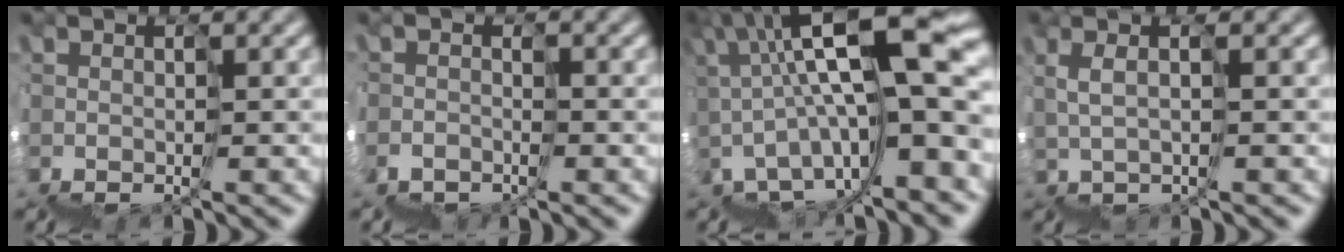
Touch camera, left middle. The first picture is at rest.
{"total": 2.6, "force": [-1.8, 1.3, -1.3], "torque": [0.029, 0.010, -0.026]}
{"total": 14.2, "force": [3.2, 3.5, 13.4], "torque": [-0.183, 0.033, 0.065]}
{"total": 2.7, "force": [2.6, 0.0, 0.7], "torque": [0.011, 0.028, 0.043]}